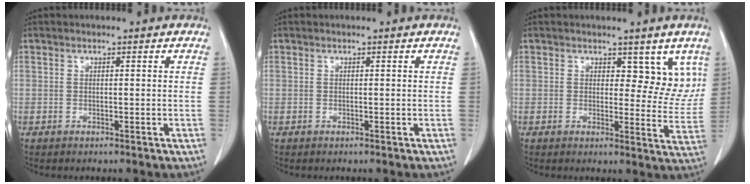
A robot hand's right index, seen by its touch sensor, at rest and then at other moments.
{"total": 0.0}
{"total": 6.3, "force": [3.7, 3.7, 3.4], "torque": [-0.016, -0.010, 0.043]}